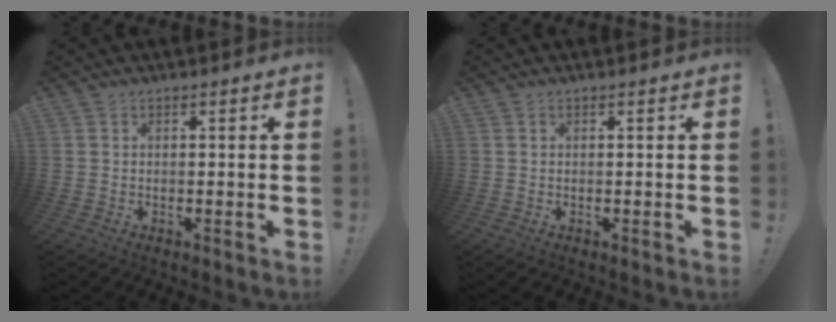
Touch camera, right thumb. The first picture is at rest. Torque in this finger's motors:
{"motor_torque": [-0.06, 0.06, 0.02, -0.02, 0.00]}